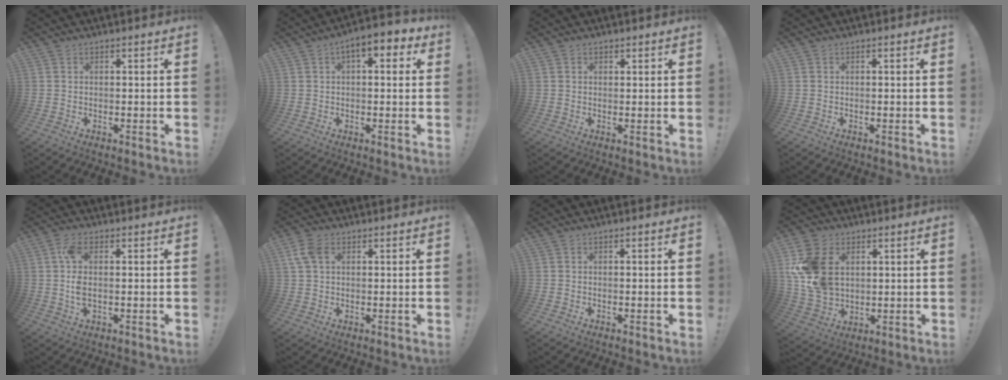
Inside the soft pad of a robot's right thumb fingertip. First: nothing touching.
{"total": 5.8, "force": [2.1, 2.6, 4.8], "torque": [-0.062, -0.008, 0.033]}
{"total": 1.1, "force": [0.8, 0.8, 0.1], "torque": [0.006, -0.002, 0.013]}
{"total": 0.0}
{"total": 5.7, "force": [0.4, 2.5, 5.1], "torque": [-0.100, -0.004, 0.005]}
{"total": 5.6, "force": [1.9, 3.5, 4.0], "torque": [-0.085, 0.006, 0.038]}
{"total": 0.0}
{"total": 16.1, "force": [3.9, 12.1, 9.9], "torque": [-0.199, -0.015, 0.078]}